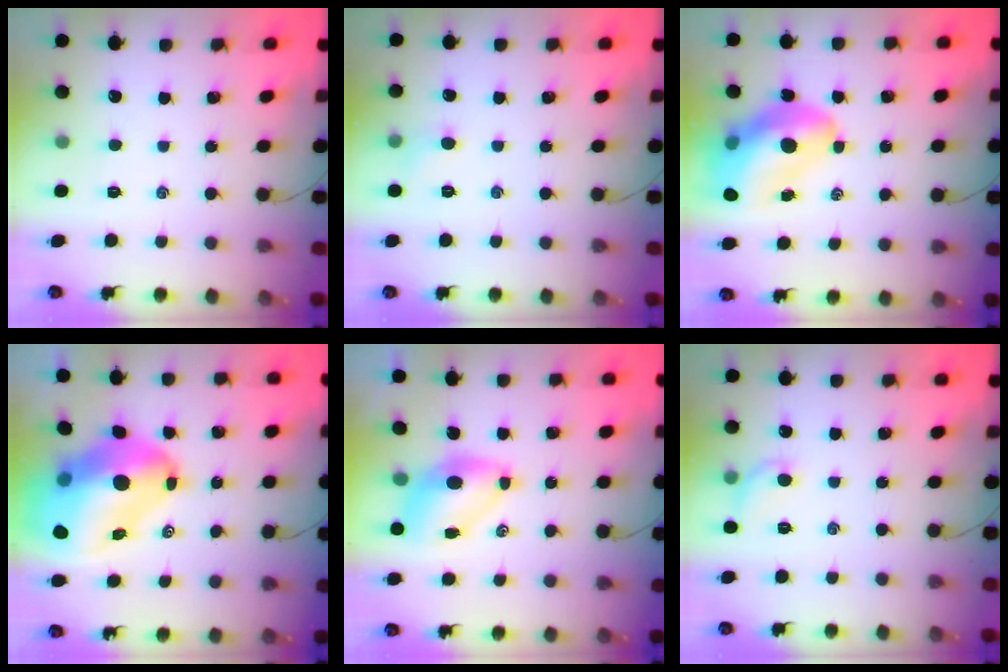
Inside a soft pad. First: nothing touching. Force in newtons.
{"total": 4.2, "press": 4.0, "slide": 1.3}
{"total": 16.6, "press": 15.9, "slide": 4.6}
{"total": 19.1, "press": 18.3, "slide": 5.6}
{"total": 6.7, "press": 6.6, "slide": 1.0}
{"total": 6.3, "press": 6.2, "slide": 1.2}